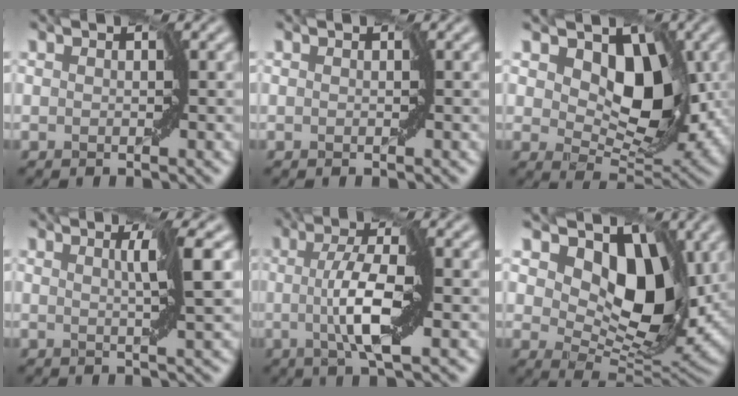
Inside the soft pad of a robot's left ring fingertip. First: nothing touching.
{"total": 0.0}
{"total": 10.2, "force": [2.9, 6.3, 7.4], "torque": [-0.114, -0.004, 0.040]}
{"total": 2.6, "force": [0.6, -0.3, 2.5], "torque": [-0.053, 0.000, 0.012]}
{"total": 5.1, "force": [-0.7, 0.7, 5.0], "torque": [-0.105, 0.005, -0.014]}
{"total": 11.4, "force": [4.0, 6.7, 8.3], "torque": [-0.129, -0.011, 0.064]}